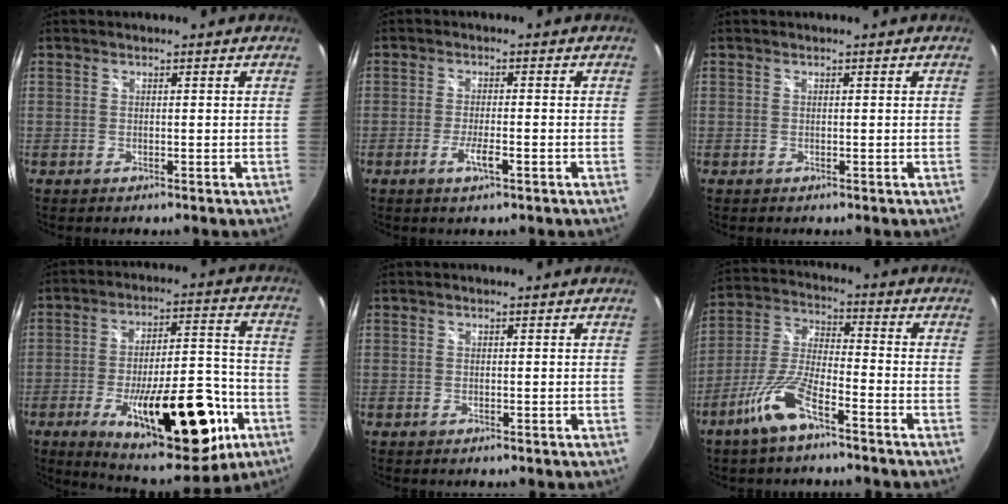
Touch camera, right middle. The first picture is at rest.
{"total": 3.6, "force": [-1.9, 0.5, 3.1], "torque": [-0.064, -0.007, -0.035]}
{"total": 0.0}
{"total": 24.2, "force": [-10.4, 9.3, 19.8], "torque": [-0.300, -0.008, -0.133]}
{"total": 0.0}
{"total": 10.1, "force": [-6.5, 2.4, 7.4], "torque": [-0.163, -0.002, -0.126]}